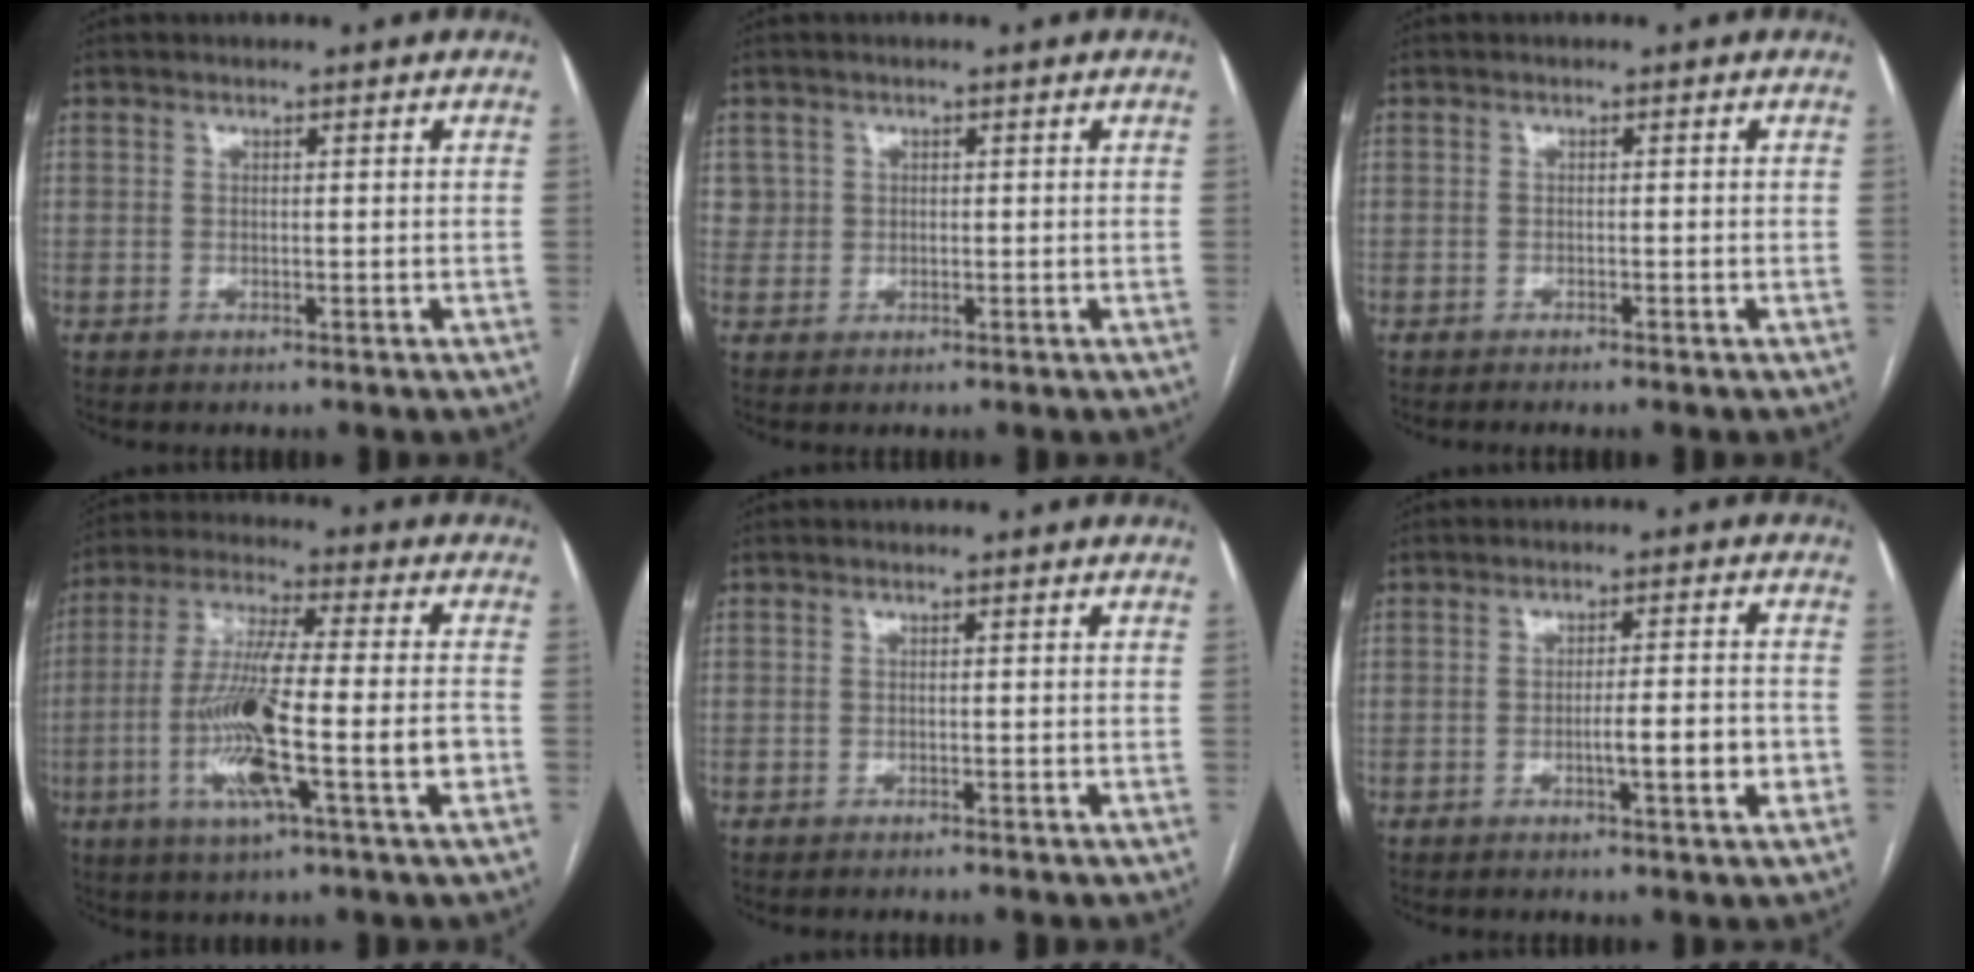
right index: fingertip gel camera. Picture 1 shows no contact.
{"total": 2.1, "force": [0.7, 2.0, -0.1], "torque": [0.017, 0.006, 0.008]}
{"total": 1.4, "force": [-1.2, -0.3, 0.7], "torque": [-0.011, 0.002, -0.017]}
{"total": 16.1, "force": [-4.2, 1.0, 15.5], "torque": [-0.295, -0.006, -0.075]}
{"total": 0.9, "force": [-0.8, 0.0, 0.4], "torque": [-0.007, -0.001, -0.012]}
{"total": 6.1, "force": [-1.8, 0.6, 5.8], "torque": [-0.088, 0.002, -0.023]}